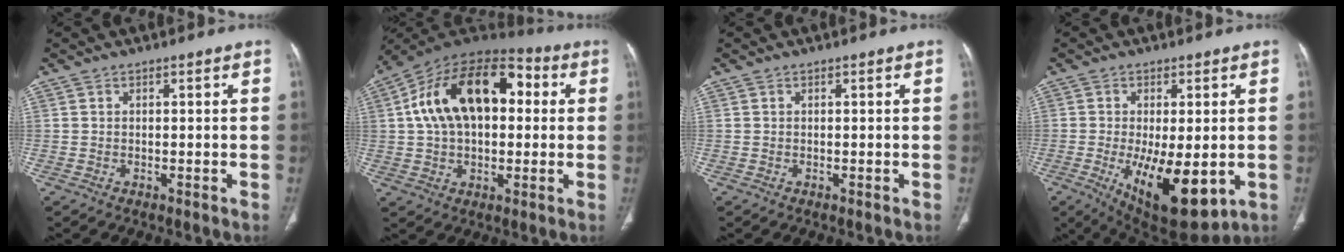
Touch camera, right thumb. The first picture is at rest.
{"total": 21.4, "force": [3.6, 13.0, 16.7], "torque": [-0.264, 0.035, 0.051]}
{"total": 0.0}
{"total": 14.9, "force": [-3.7, 6.1, 13.1], "torque": [-0.207, -0.024, -0.037]}